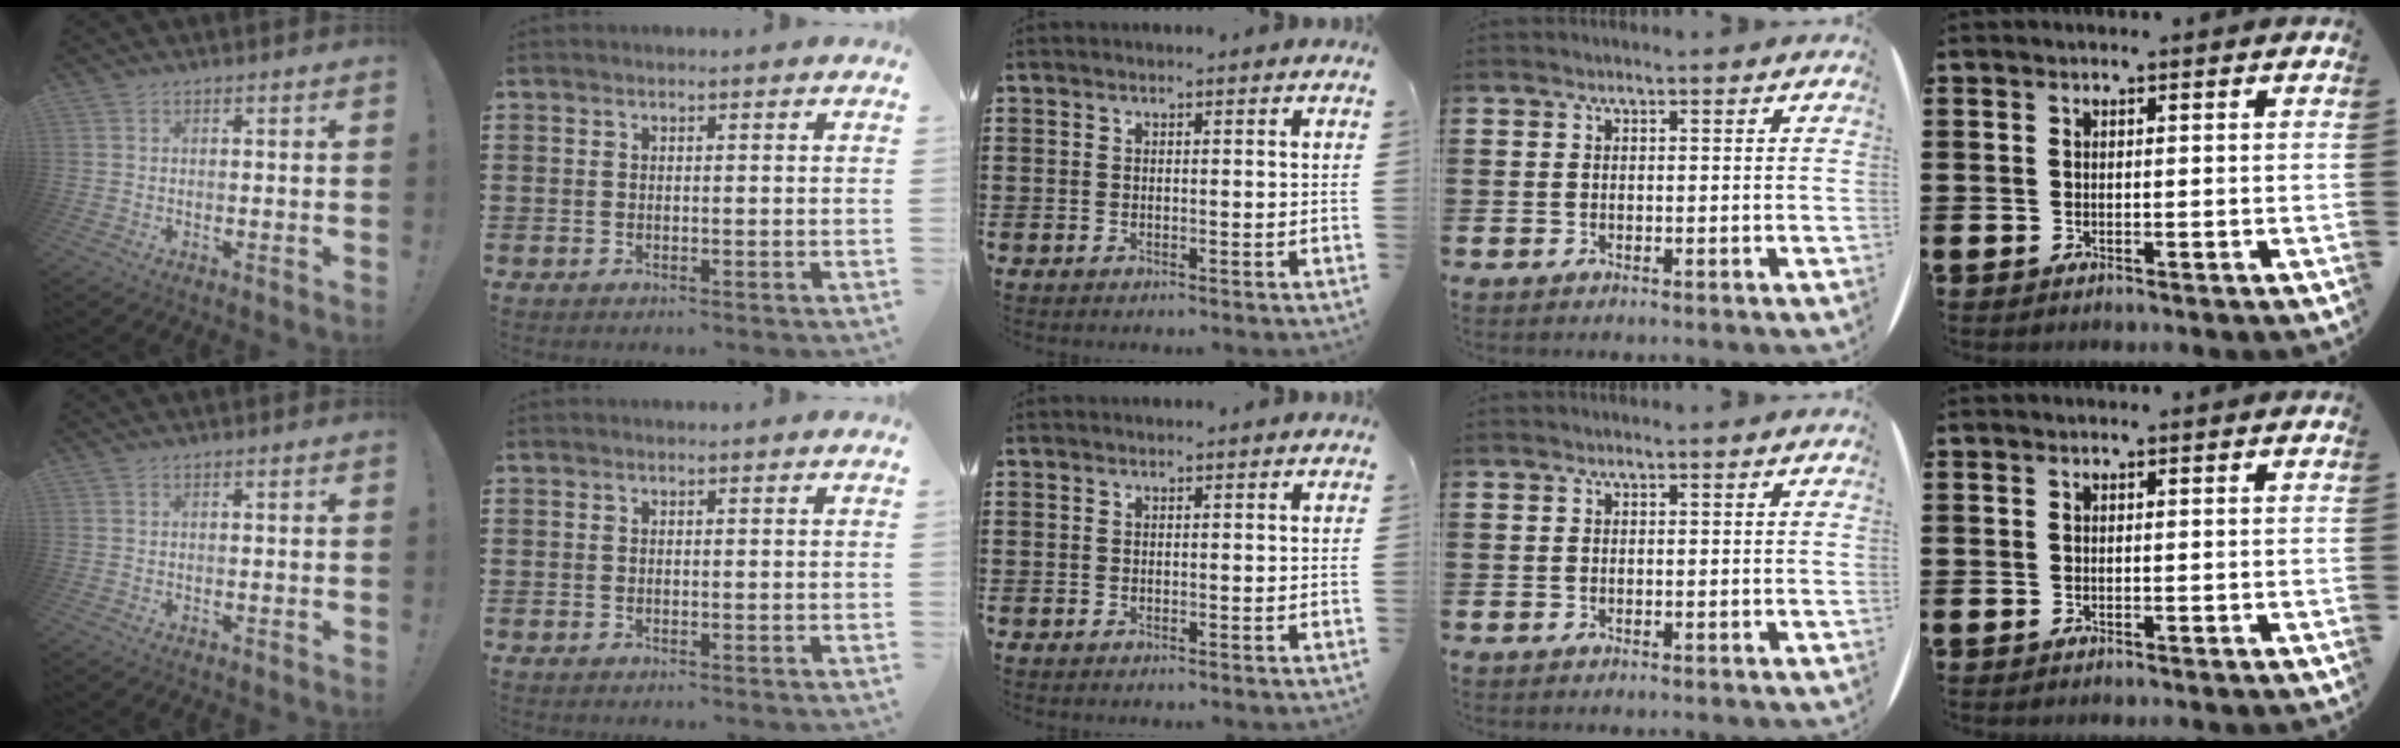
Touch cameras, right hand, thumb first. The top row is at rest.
{}